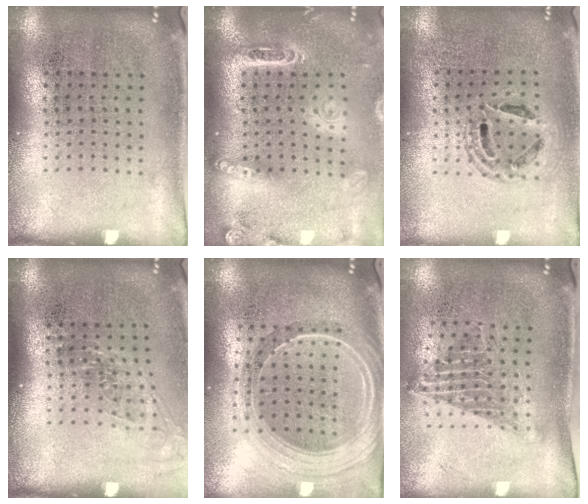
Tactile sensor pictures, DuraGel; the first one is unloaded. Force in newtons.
{"total": 2.3, "press": 1.9, "slide": 1.3}
{"total": 1.4, "press": 1.2, "slide": 0.7}
{"total": 1.2, "press": 1.0, "slide": 0.8}
{"total": 2.3, "press": 2.0, "slide": 1.1}
{"total": 1.4, "press": 1.1, "slide": 0.9}